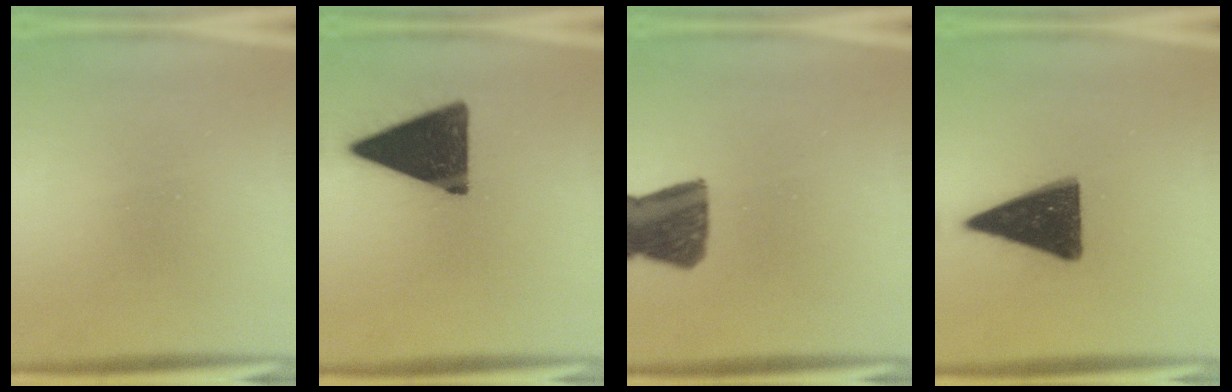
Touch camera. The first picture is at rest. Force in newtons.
{"total": 16.1}
{"total": 11.8}
{"total": 15.0}